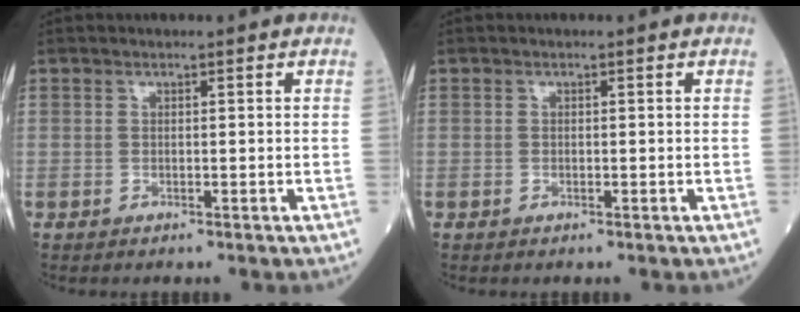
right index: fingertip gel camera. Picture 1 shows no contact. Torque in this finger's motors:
{"motor_torque": [-0.05, -0.03, -0.03, -0.01]}